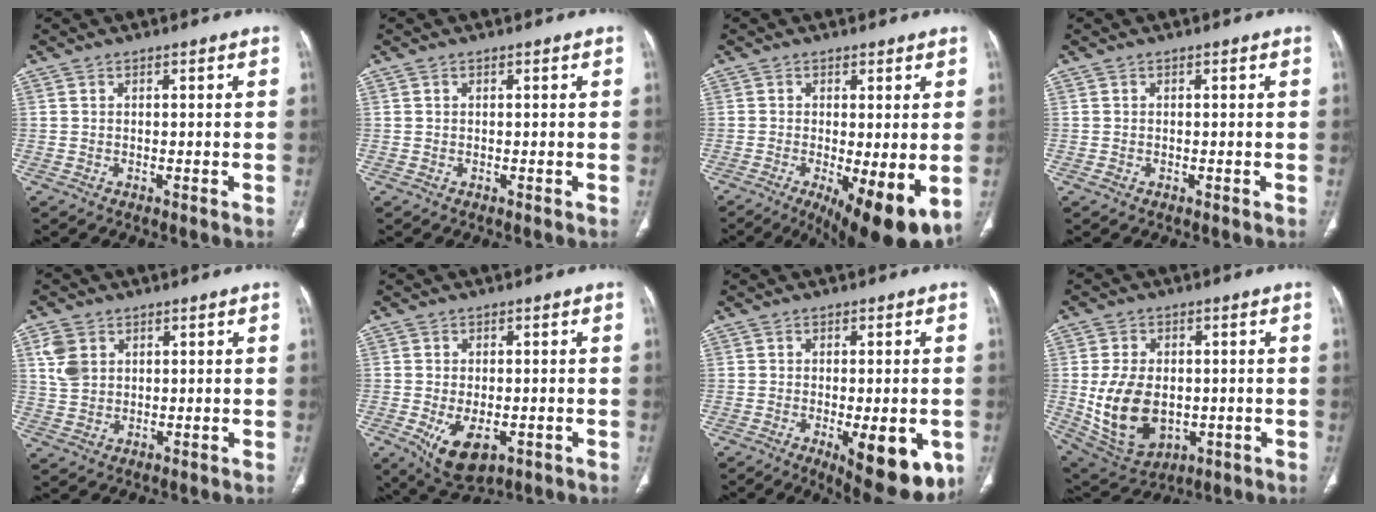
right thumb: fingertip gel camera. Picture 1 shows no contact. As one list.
[{"total": 0.0}, {"total": 12.3, "force": [-3.7, 3.7, 11.1], "torque": [-0.156, -0.024, -0.047]}, {"total": 0.5, "force": [-0.2, 0.5, 0.2], "torque": [-0.004, 0.001, -0.005]}, {"total": 5.4, "force": [2.0, 4.1, 2.9], "torque": [-0.050, -0.003, 0.046]}, {"total": 8.6, "force": [-2.8, 4.7, 6.6], "torque": [-0.106, -0.007, -0.032]}, {"total": 13.4, "force": [-4.5, 5.1, 11.6], "torque": [-0.124, -0.013, -0.046]}, {"total": 14.5, "force": [-1.2, 9.9, 10.5], "torque": [-0.176, -0.004, 0.008]}]